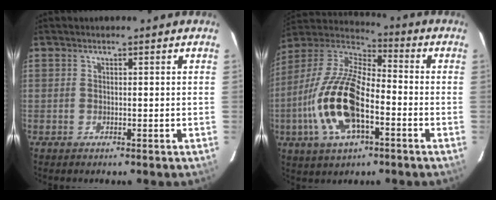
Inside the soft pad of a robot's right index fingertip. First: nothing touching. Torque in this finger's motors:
{"motor_torque": [2.14, 0.00, 0.56, 0.21]}